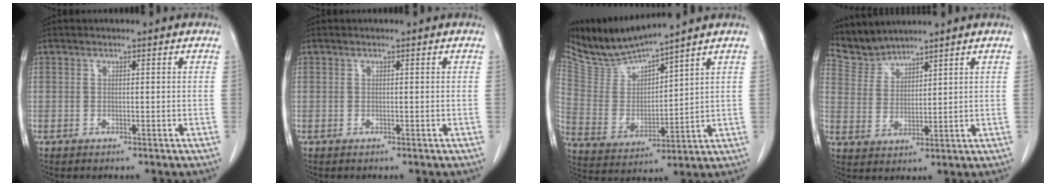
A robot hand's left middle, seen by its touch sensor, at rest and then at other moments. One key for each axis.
{"total": 0.0}
{"total": 8.8, "fx": 8.6, "fy": -0.8, "fz": 1.6, "tx": -0.053, "ty": -0.010, "tz": 0.190}
{"total": 4.8, "fx": 4.7, "fy": 0.3, "fz": -0.8, "tx": 0.009, "ty": 0.002, "tz": 0.107}